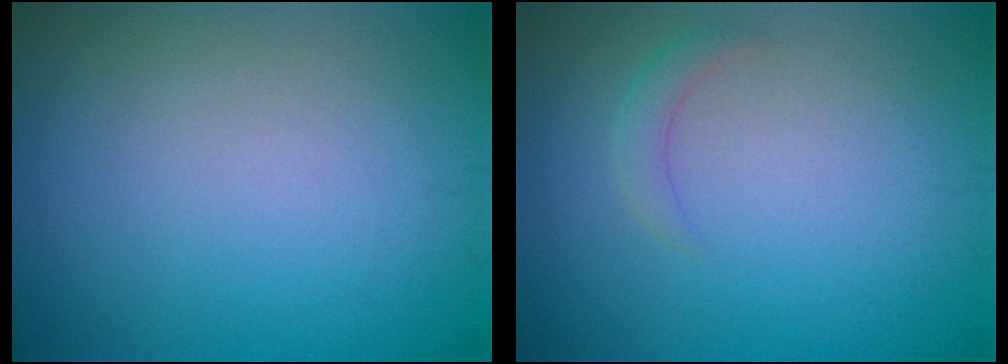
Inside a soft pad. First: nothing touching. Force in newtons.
{"total": 1.3, "press": 1.3, "slide": 0.1}